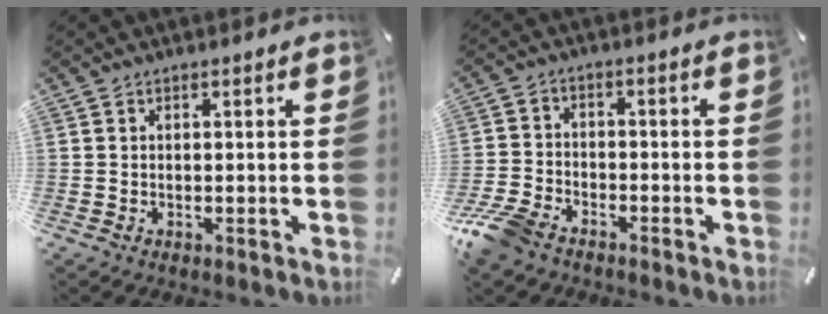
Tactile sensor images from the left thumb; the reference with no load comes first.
{"total": 8.5, "force": [-6.4, 4.2, 3.7], "torque": [-0.088, 0.025, -0.127]}